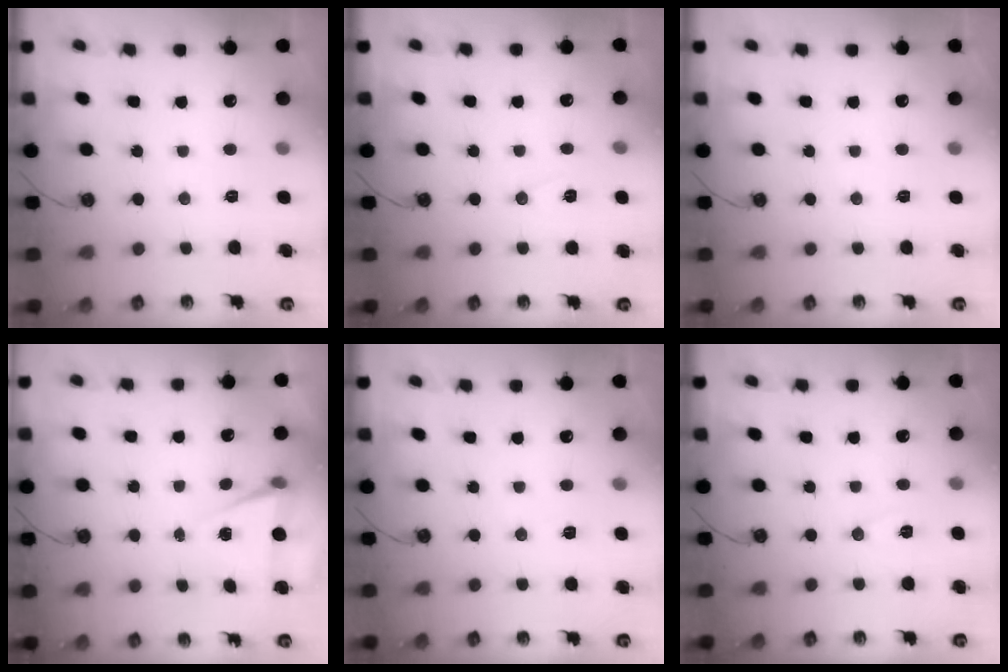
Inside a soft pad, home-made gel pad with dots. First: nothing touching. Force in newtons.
{"total": 6.5, "press": 4.7, "slide": 4.5}
{"total": 0.0}
{"total": 4.8, "press": 1.8, "slide": 4.5}
{"total": 2.3, "press": 1.3, "slide": 1.9}
{"total": 7.0, "press": 5.3, "slide": 4.5}